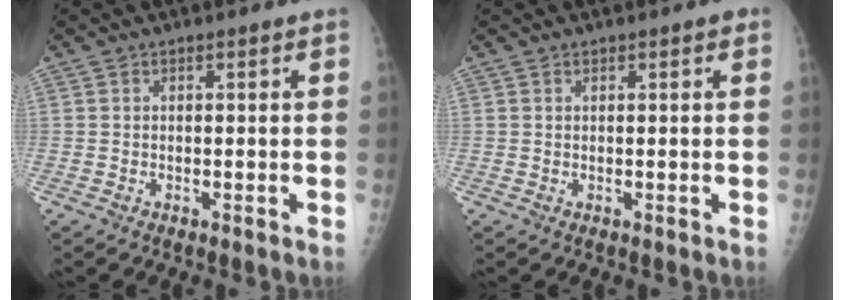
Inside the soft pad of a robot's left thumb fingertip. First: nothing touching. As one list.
[{"total": 1.1, "force": [0.5, 0.6, 0.7], "torque": [-0.003, 0.001, 0.006]}]